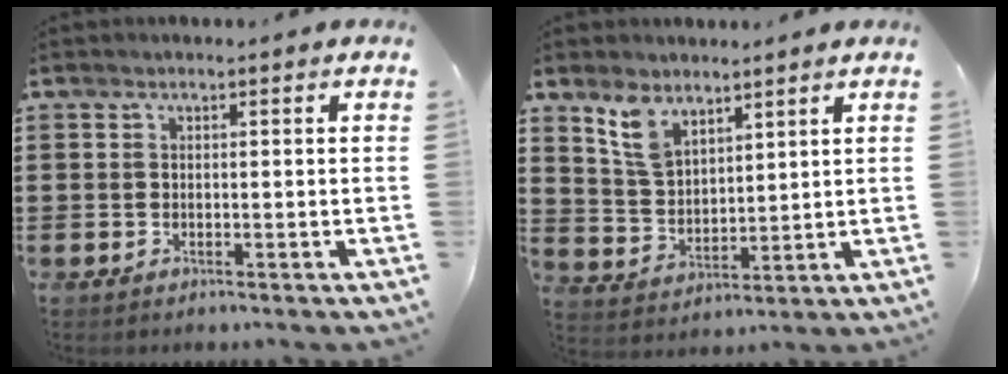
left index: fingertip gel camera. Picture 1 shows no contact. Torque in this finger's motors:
{"motor_torque": [0.01, -0.18, -0.37, -0.14]}